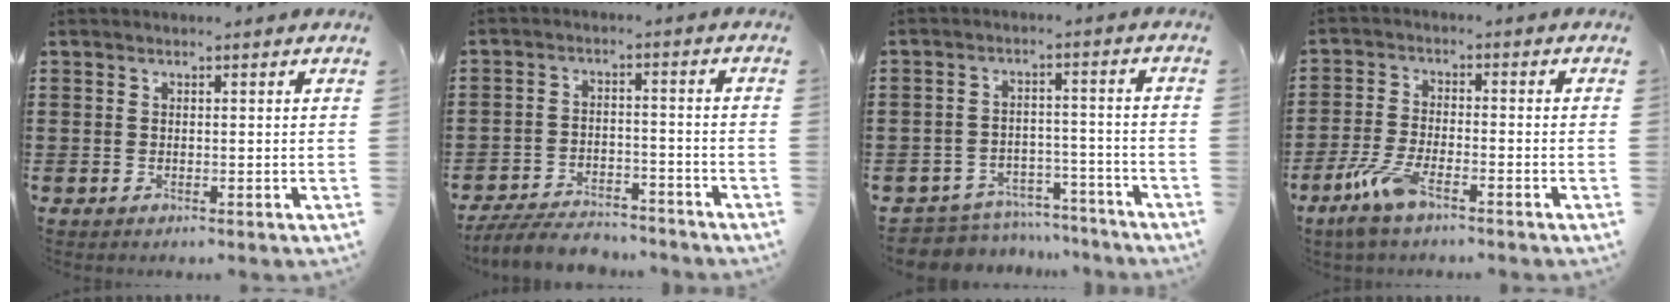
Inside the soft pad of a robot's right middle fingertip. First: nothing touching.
{"total": 5.9, "force": [-5.7, 1.0, 1.3], "torque": [-0.030, 0.003, -0.112]}
{"total": 5.5, "force": [-5.4, 1.0, 0.1], "torque": [-0.011, 0.011, -0.111]}
{"total": 6.4, "force": [-4.0, 1.8, 4.7], "torque": [-0.123, -0.015, -0.081]}